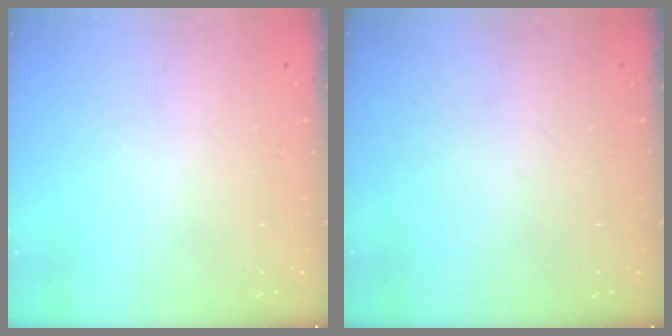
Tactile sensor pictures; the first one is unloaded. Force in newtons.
{"total": 0.0}